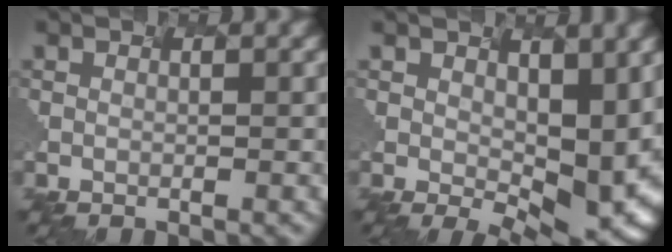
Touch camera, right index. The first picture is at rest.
{"total": 6.0, "force": [0.7, 2.0, 5.6], "torque": [-0.108, -0.026, 0.051]}